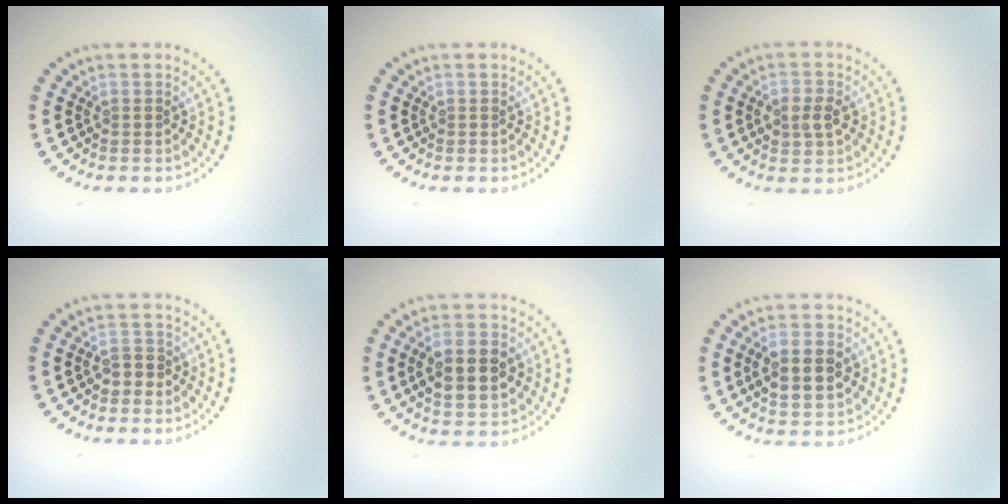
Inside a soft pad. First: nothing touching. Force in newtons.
{"total": 0.0}
{"total": 2.4, "press": 2.4, "slide": 0.2}
{"total": 1.7, "press": 1.6, "slide": 0.6}
{"total": 5.5, "press": 5.5, "slide": 0.3}
{"total": 4.5, "press": 4.4, "slide": 0.5}